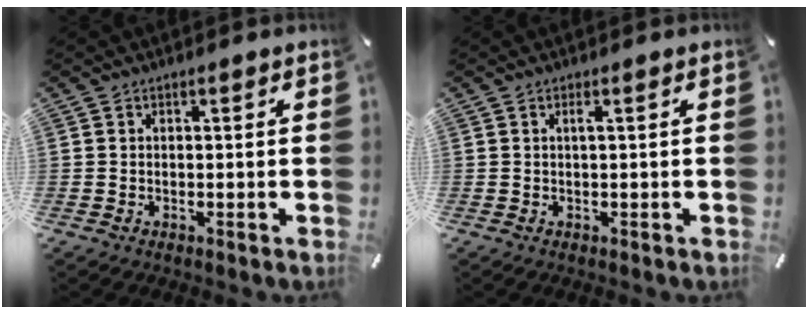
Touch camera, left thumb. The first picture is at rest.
{"total": 1.1, "force": [0.2, 0.1, 1.1], "torque": [-0.022, 0.000, 0.003]}